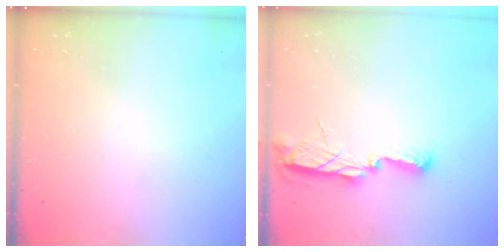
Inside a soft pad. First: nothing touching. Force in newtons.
{"total": 7.5, "press": 7.5, "slide": 0.8}